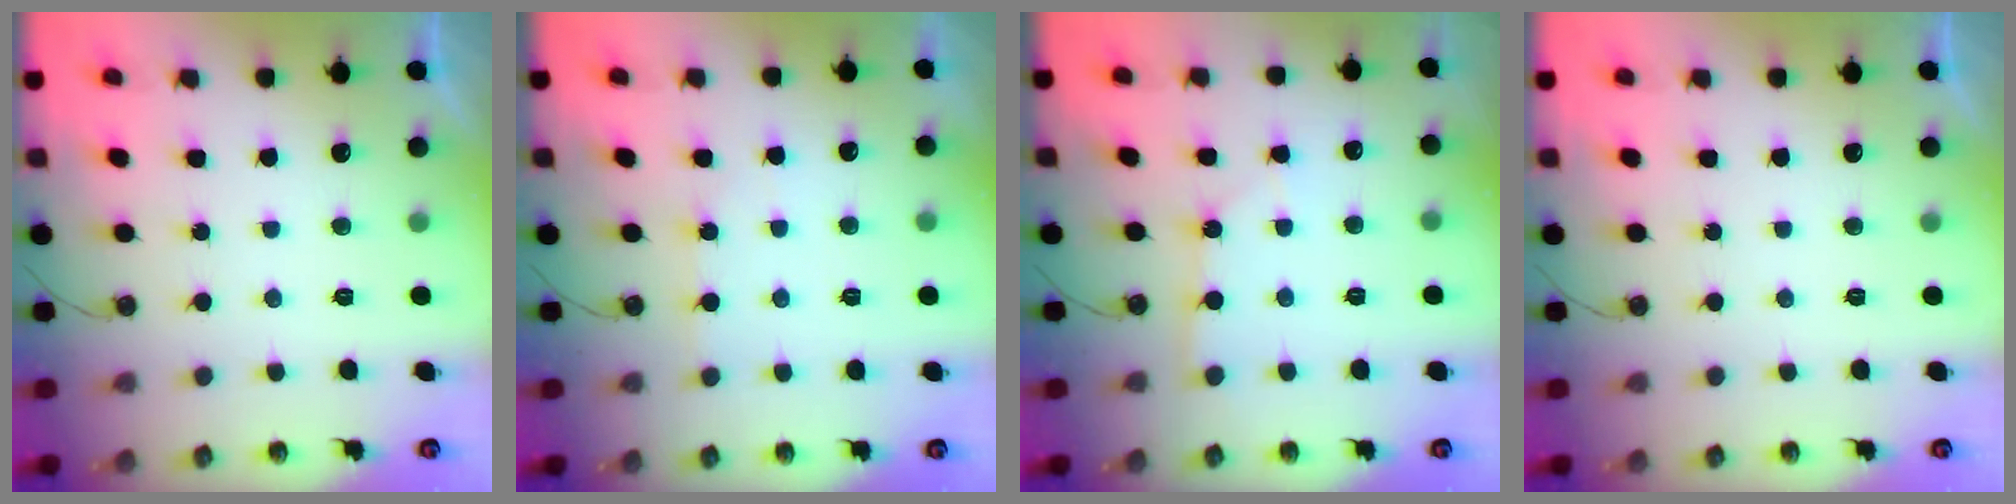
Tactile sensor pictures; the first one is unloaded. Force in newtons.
{"total": 2.9, "press": 2.9, "slide": 0.5}
{"total": 1.9, "press": 1.9, "slide": 0.2}
{"total": 0.0}